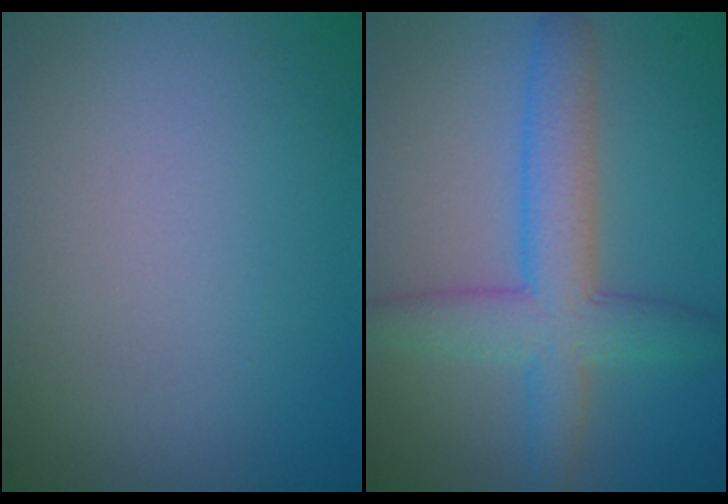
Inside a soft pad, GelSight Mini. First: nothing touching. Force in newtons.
{"total": 5.6, "press": 5.6, "slide": 0.1}